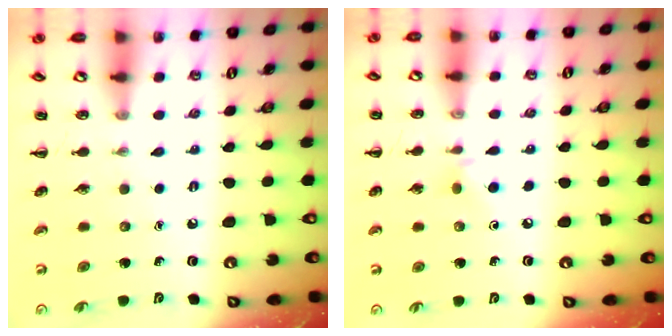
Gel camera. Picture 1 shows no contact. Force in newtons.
{"total": 3.7, "press": 3.4, "slide": 1.5}